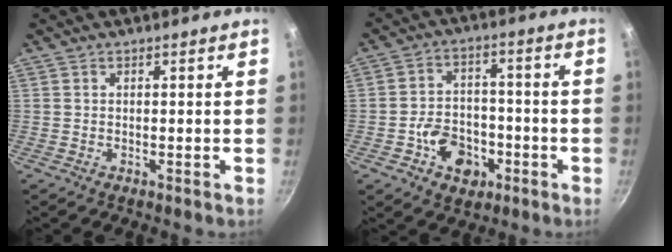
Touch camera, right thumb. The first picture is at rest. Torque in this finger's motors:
{"motor_torque": [1.03, 1.11, 0.95, -0.73, 0.27]}